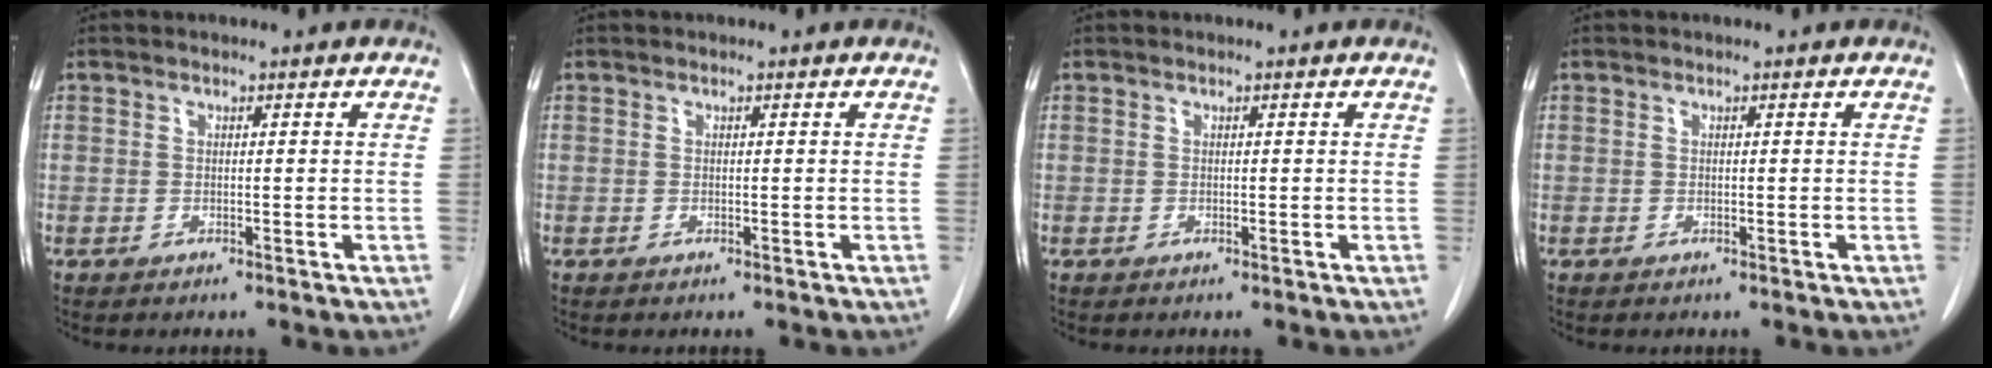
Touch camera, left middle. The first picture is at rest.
{"total": 0.0}
{"total": 0.0}
{"total": 0.0}